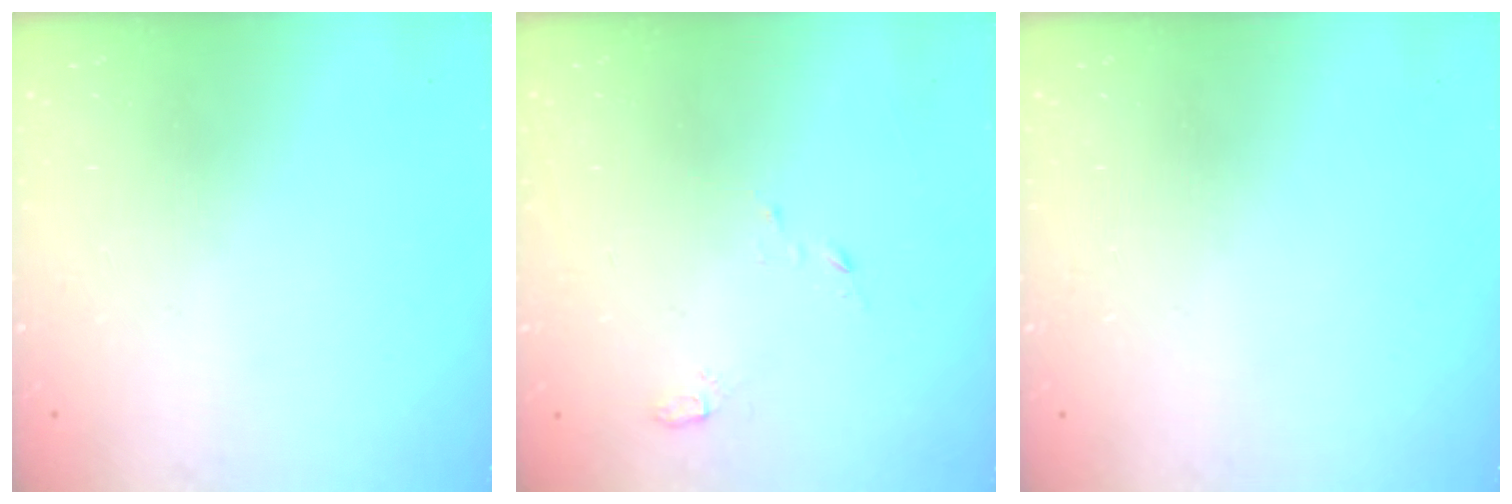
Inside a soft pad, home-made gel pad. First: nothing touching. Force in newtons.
{"total": 2.8, "press": 2.8, "slide": 0.3}
{"total": 0.0}